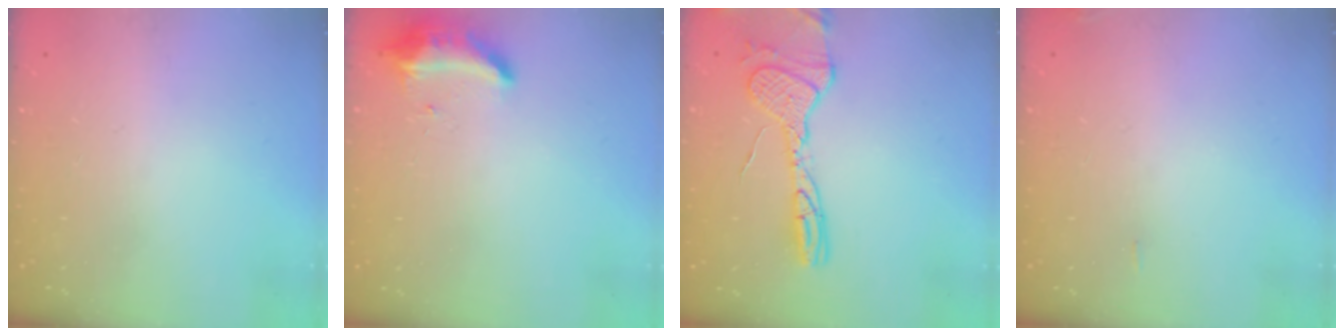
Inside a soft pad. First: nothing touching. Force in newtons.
{"total": 9.1, "press": 8.7, "slide": 2.6}
{"total": 15.3, "press": 15.2, "slide": 1.2}
{"total": 4.4, "press": 4.3, "slide": 1.0}